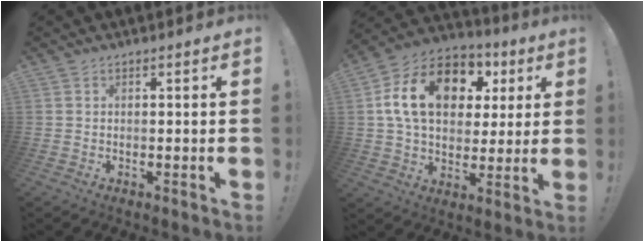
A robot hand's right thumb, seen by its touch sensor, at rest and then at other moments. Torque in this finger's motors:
{"motor_torque": [0.65, 0.74, 1.12, -0.19, 0.30]}